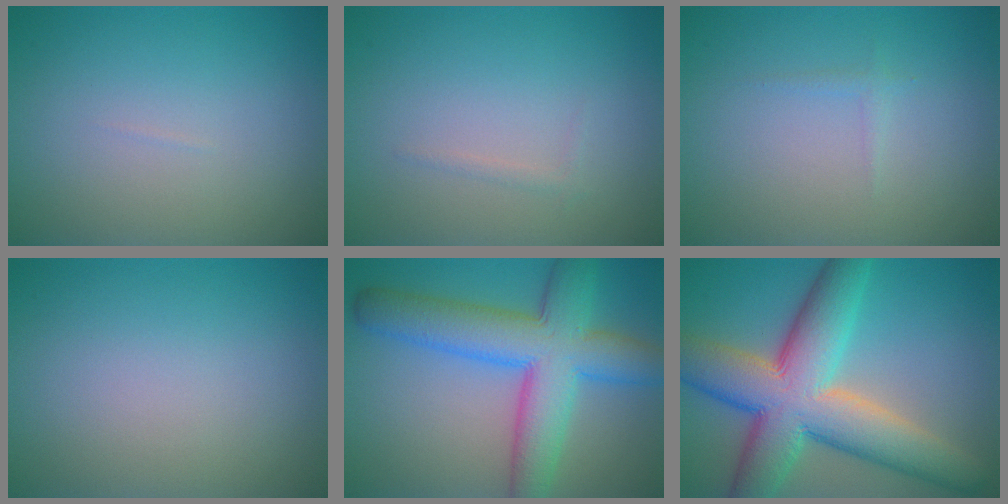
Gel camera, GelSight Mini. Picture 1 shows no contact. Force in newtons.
{"total": 0.6, "press": 0.6, "slide": 0.1}
{"total": 0.6, "press": 0.6, "slide": 0.0}
{"total": 0.0}
{"total": 9.4, "press": 9.4, "slide": 0.4}
{"total": 12.0, "press": 12.0, "slide": 0.8}